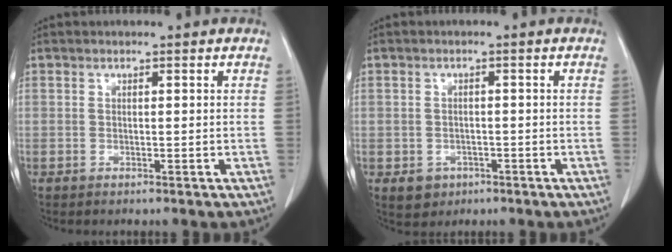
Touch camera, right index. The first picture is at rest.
{"total": 4.1, "force": [-1.7, 3.5, 1.3], "torque": [-0.015, 0.004, -0.015]}